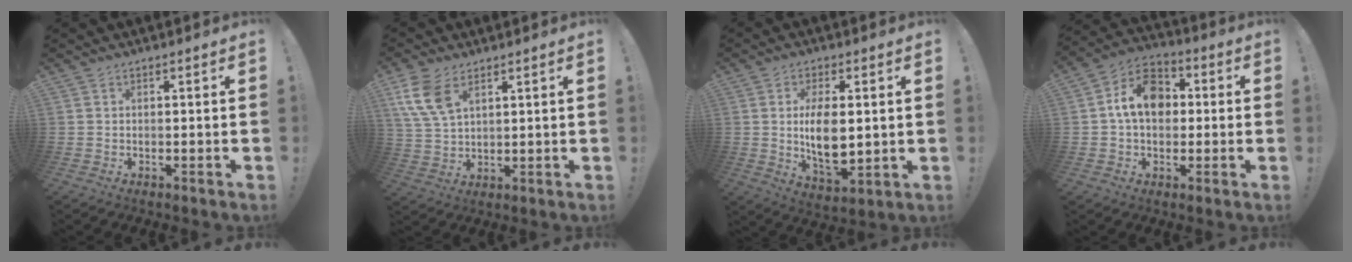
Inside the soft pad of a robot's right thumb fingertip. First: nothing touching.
{"total": 10.1, "force": [5.4, 5.7, 6.3], "torque": [-0.140, -0.012, 0.105]}
{"total": 11.4, "force": [1.0, 5.7, 9.8], "torque": [-0.170, -0.018, 0.015]}
{"total": 12.8, "force": [1.9, 9.5, 8.4], "torque": [-0.125, 0.013, 0.041]}